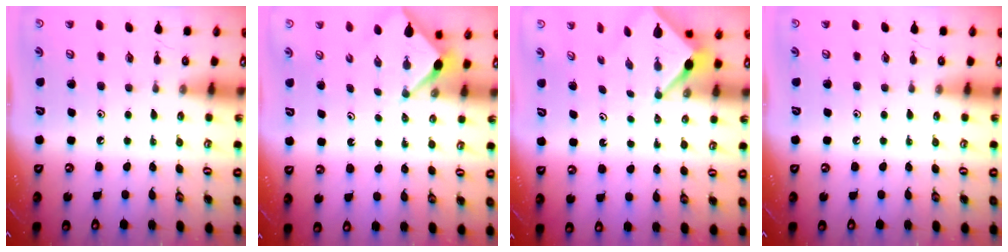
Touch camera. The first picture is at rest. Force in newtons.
{"total": 2.6, "press": 2.6, "slide": 0.3}
{"total": 3.2, "press": 3.2, "slide": 0.1}
{"total": 0.0}